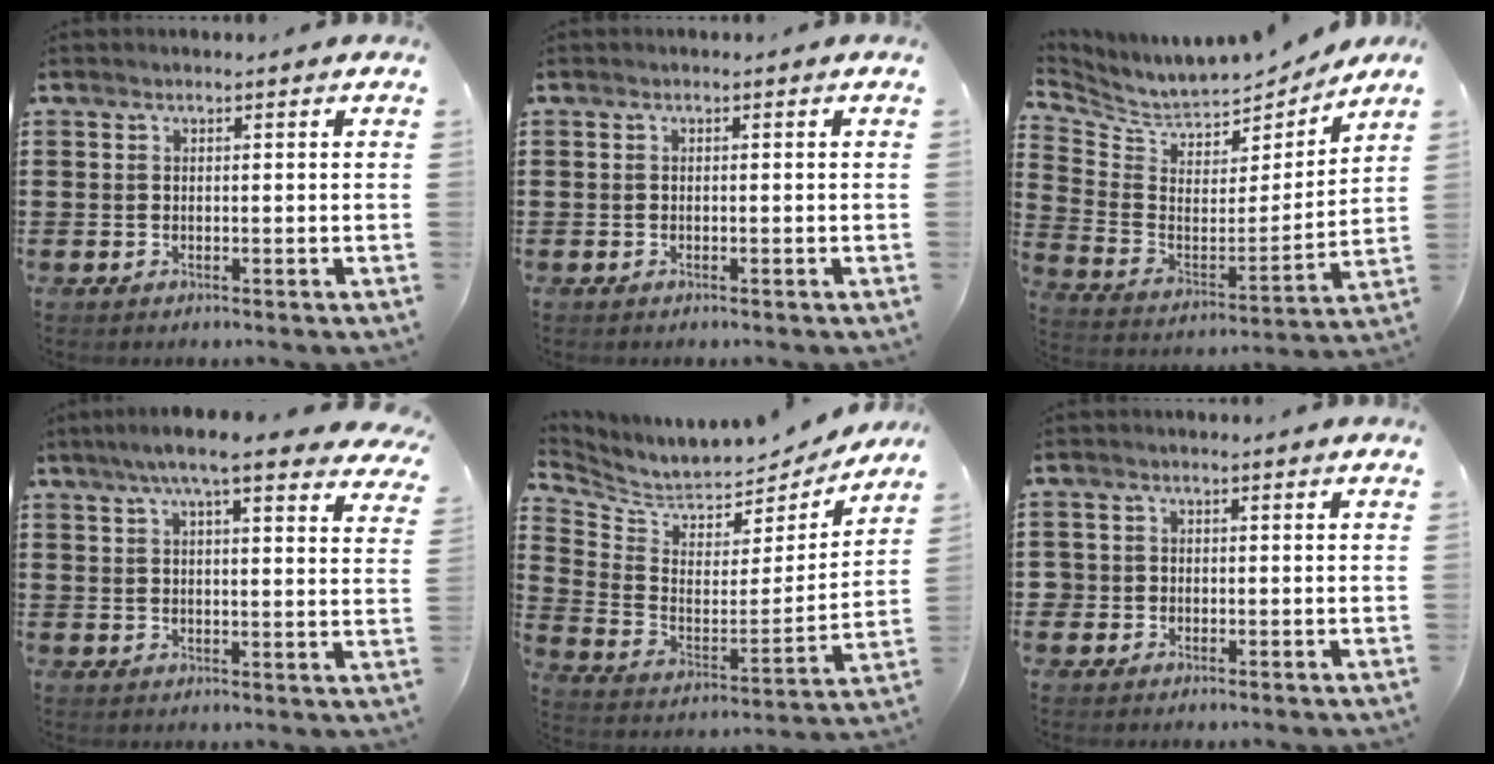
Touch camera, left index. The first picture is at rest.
{"total": 0.0}
{"total": 6.4, "force": [6.0, 1.8, 1.1], "torque": [-0.061, -0.050, 0.103]}
{"total": 7.4, "force": [5.9, 0.4, 4.4], "torque": [-0.094, -0.014, 0.103]}
{"total": 5.7, "force": [5.5, 1.4, 0.8], "torque": [-0.052, -0.053, 0.093]}
{"total": 1.4, "force": [-0.2, 1.4, 0.2], "torque": [-0.011, 0.005, -0.007]}